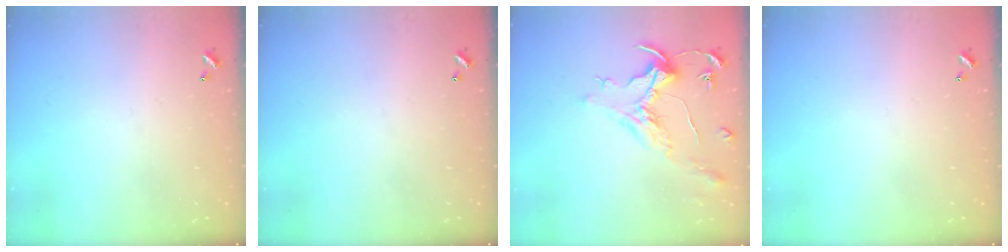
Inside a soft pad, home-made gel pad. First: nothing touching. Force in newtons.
{"total": 0.0}
{"total": 1.6, "press": 1.4, "slide": 0.7}
{"total": 0.0}